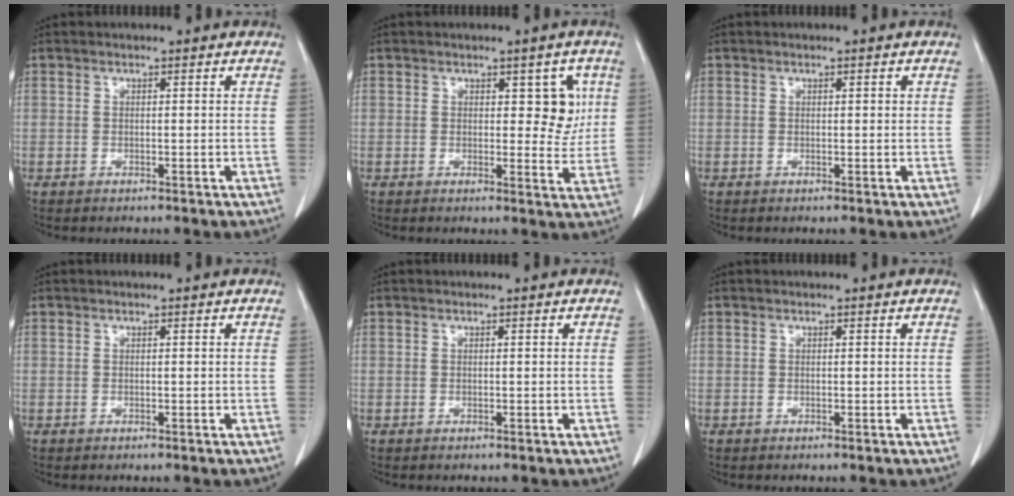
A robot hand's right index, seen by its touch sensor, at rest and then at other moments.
{"total": 5.0, "force": [1.6, 2.7, 3.9], "torque": [-0.033, 0.003, 0.020]}
{"total": 0.6, "force": [0.2, 0.2, 0.5], "torque": [-0.009, 0.000, 0.003]}
{"total": 0.0}
{"total": 0.0}
{"total": 0.0}